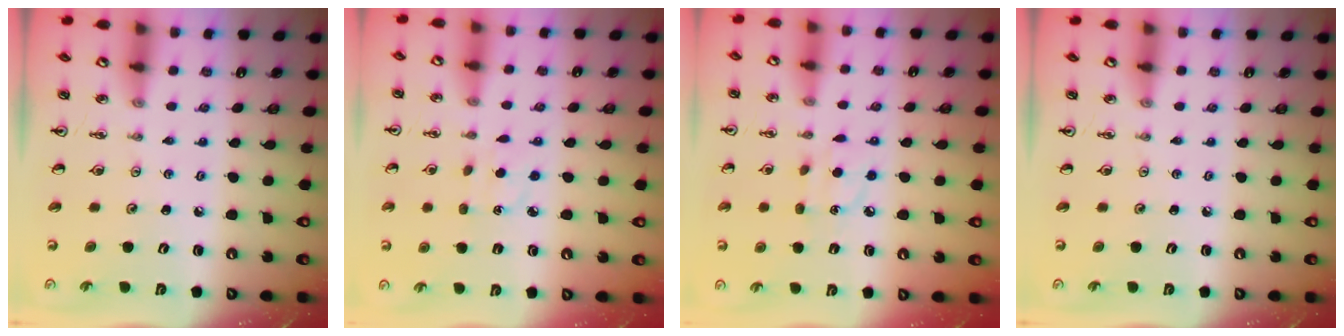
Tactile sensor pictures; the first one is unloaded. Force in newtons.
{"total": 2.7, "press": 2.7, "slide": 0.4}
{"total": 7.0, "press": 7.0, "slide": 0.5}
{"total": 0.0}